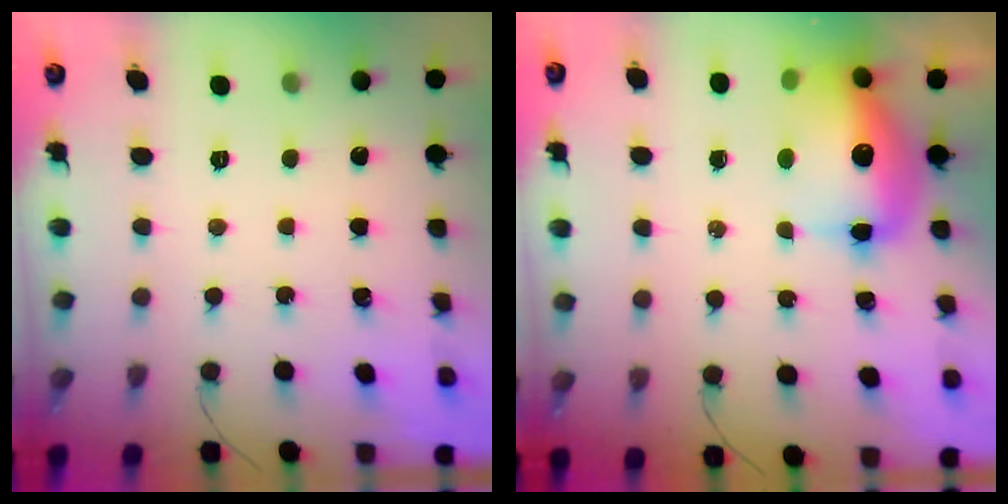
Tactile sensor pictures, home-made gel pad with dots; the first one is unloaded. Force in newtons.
{"total": 15.1, "press": 14.7, "slide": 3.6}